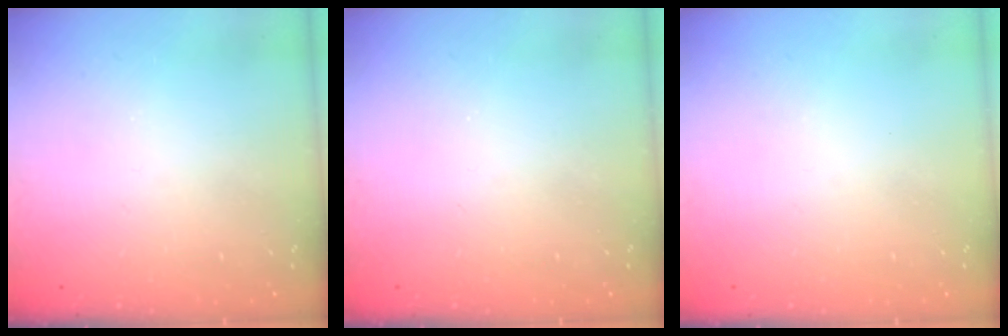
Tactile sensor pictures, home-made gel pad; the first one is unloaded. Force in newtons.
{"total": 2.2, "press": 2.1, "slide": 0.4}
{"total": 0.0}